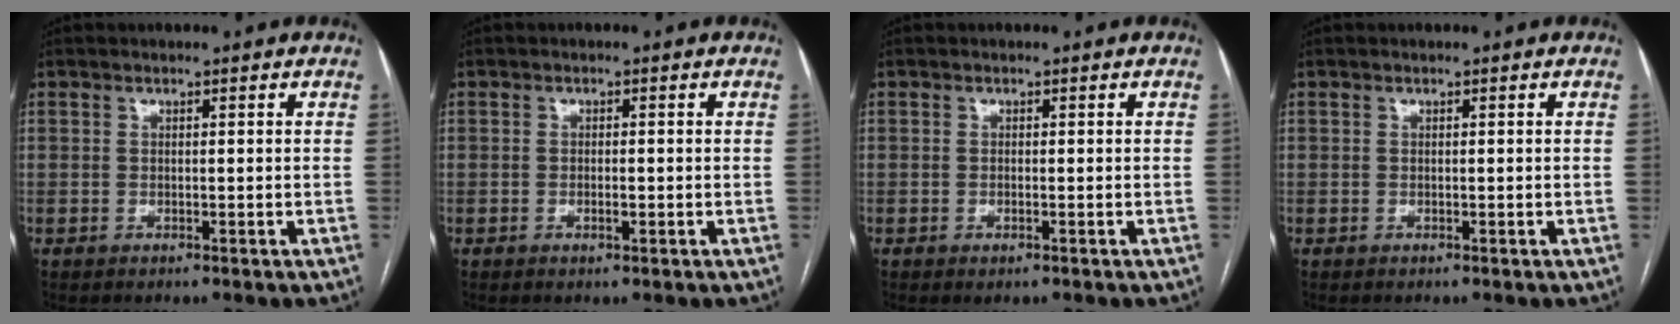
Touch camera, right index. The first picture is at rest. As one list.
[{"total": 1.4, "force": [-0.4, 0.5, 1.2], "torque": [-0.022, -0.001, -0.005]}, {"total": 0.8, "force": [-0.5, 0.1, 0.6], "torque": [-0.009, -0.002, -0.006]}, {"total": 0.0}]